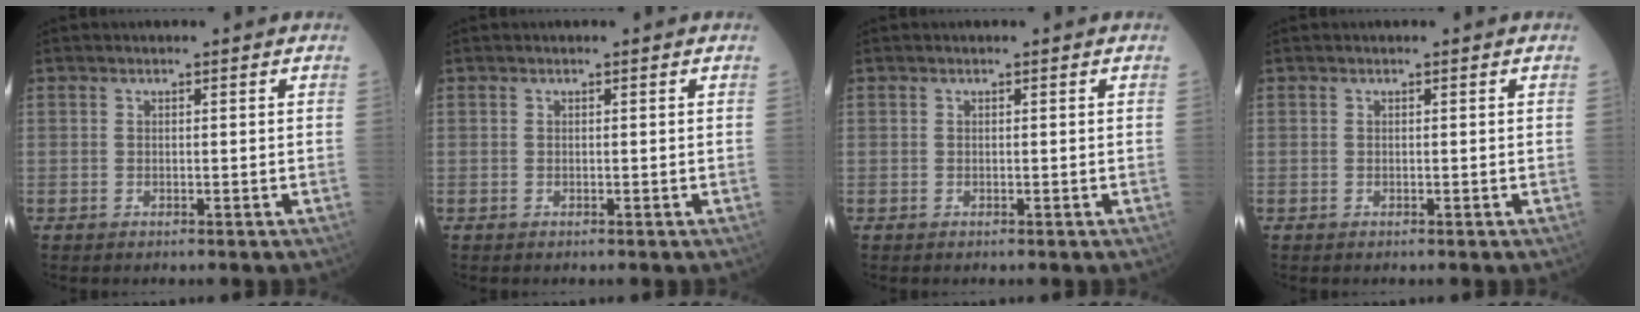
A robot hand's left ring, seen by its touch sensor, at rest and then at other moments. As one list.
[{"total": 0.0}, {"total": 0.0}, {"total": 0.0}]